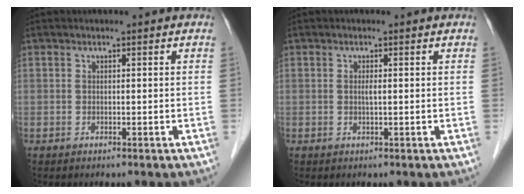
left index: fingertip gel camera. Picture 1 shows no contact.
{"total": 0.9, "force": [0.1, 0.0, 0.9], "torque": [-0.021, -0.001, 0.000]}